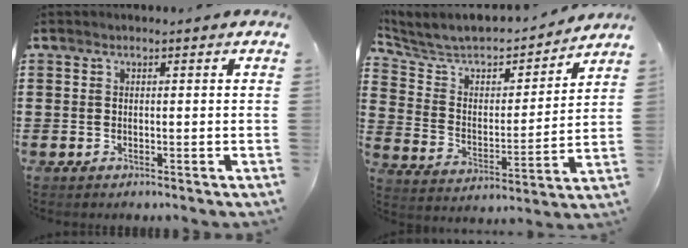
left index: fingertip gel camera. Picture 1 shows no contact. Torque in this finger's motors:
{"motor_torque": [-0.55, 0.71, 0.46, 0.05]}